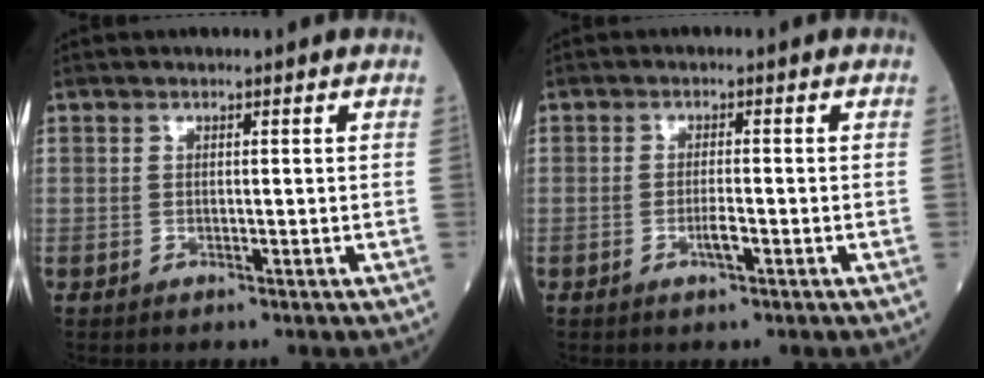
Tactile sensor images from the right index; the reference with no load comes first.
{"total": 1.9, "force": [-0.8, 0.1, 1.7], "torque": [-0.033, -0.001, -0.013]}